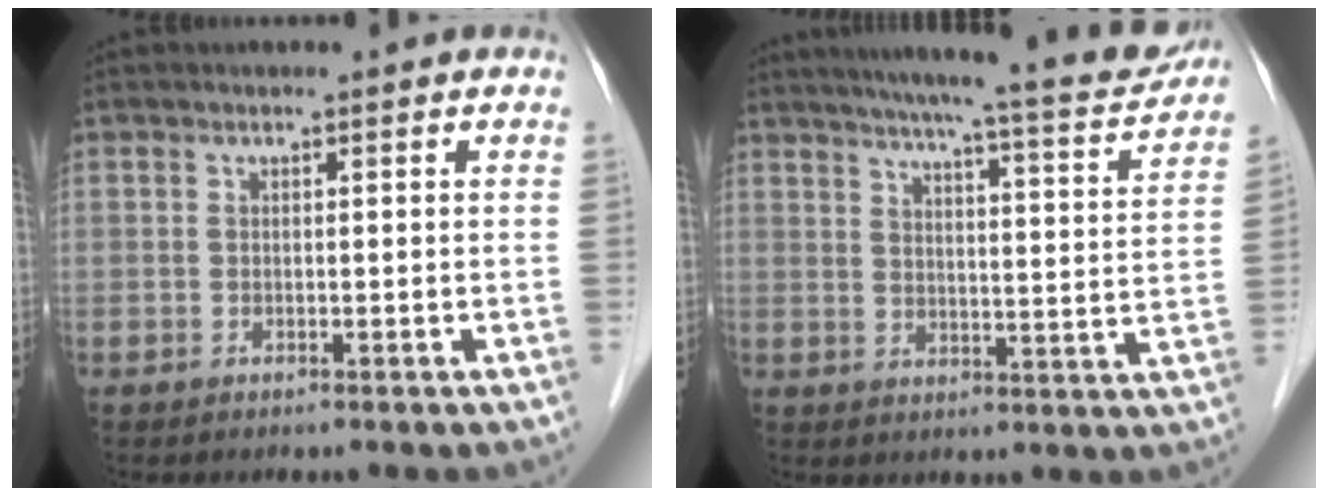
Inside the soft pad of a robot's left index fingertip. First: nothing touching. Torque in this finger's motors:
{"motor_torque": [0.03, -0.11, 0.50, 0.10]}